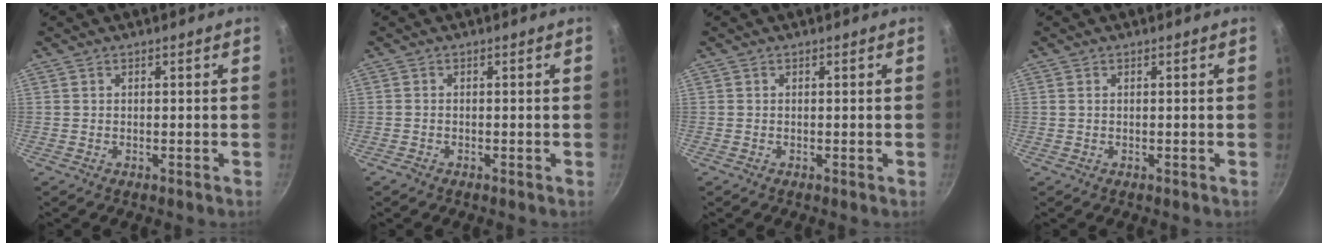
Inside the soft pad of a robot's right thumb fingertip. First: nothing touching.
{"total": 0.7, "force": [-0.6, 0.3, 0.2], "torque": [-0.010, 0.004, -0.015]}
{"total": 0.0}
{"total": 0.6, "force": [0.2, 0.4, 0.4], "torque": [-0.009, 0.001, 0.002]}